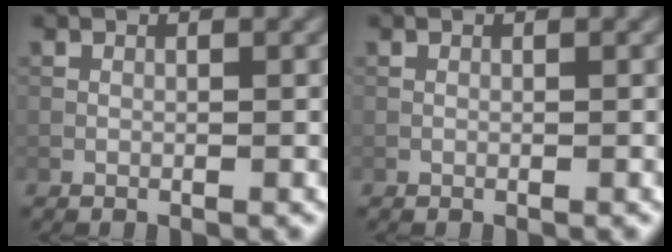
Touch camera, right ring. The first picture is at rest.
{"total": 0.0}